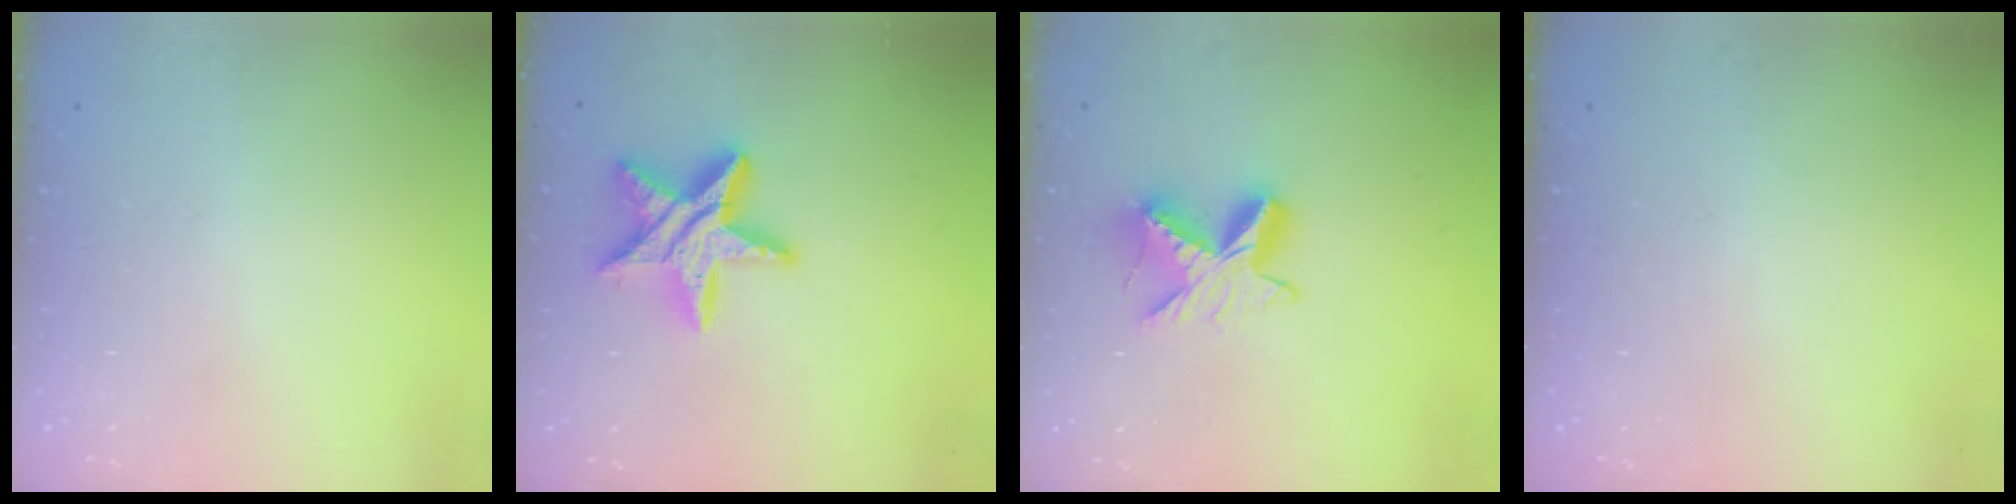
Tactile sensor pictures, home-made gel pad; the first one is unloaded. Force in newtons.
{"total": 15.0, "press": 15.0, "slide": 1.2}
{"total": 9.7, "press": 9.7, "slide": 0.6}
{"total": 0.0}